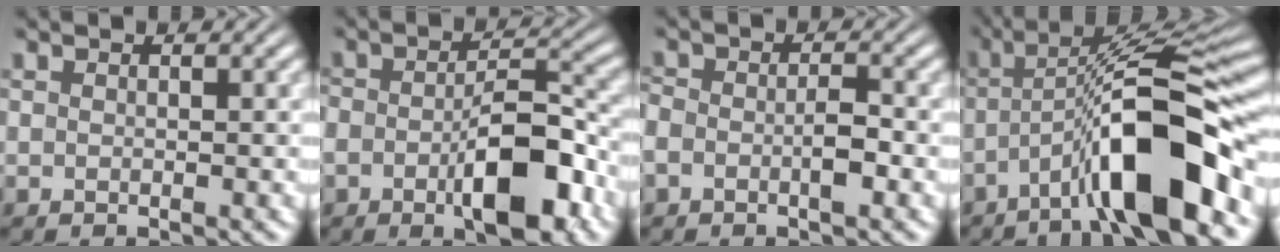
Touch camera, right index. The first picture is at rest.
{"total": 7.1, "force": [-2.3, 3.4, 5.8], "torque": [-0.095, -0.002, -0.043]}
{"total": 3.1, "force": [-1.0, 2.2, 1.9], "torque": [-0.041, -0.004, -0.020]}
{"total": 10.1, "force": [-1.9, 3.0, 9.4], "torque": [-0.142, 0.003, -0.031]}